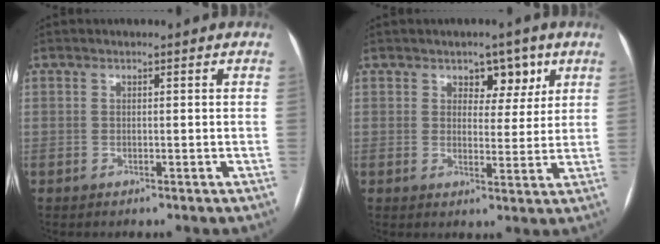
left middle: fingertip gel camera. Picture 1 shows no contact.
{"total": 4.9, "force": [2.8, 3.1, 2.6], "torque": [-0.023, 0.007, 0.039]}